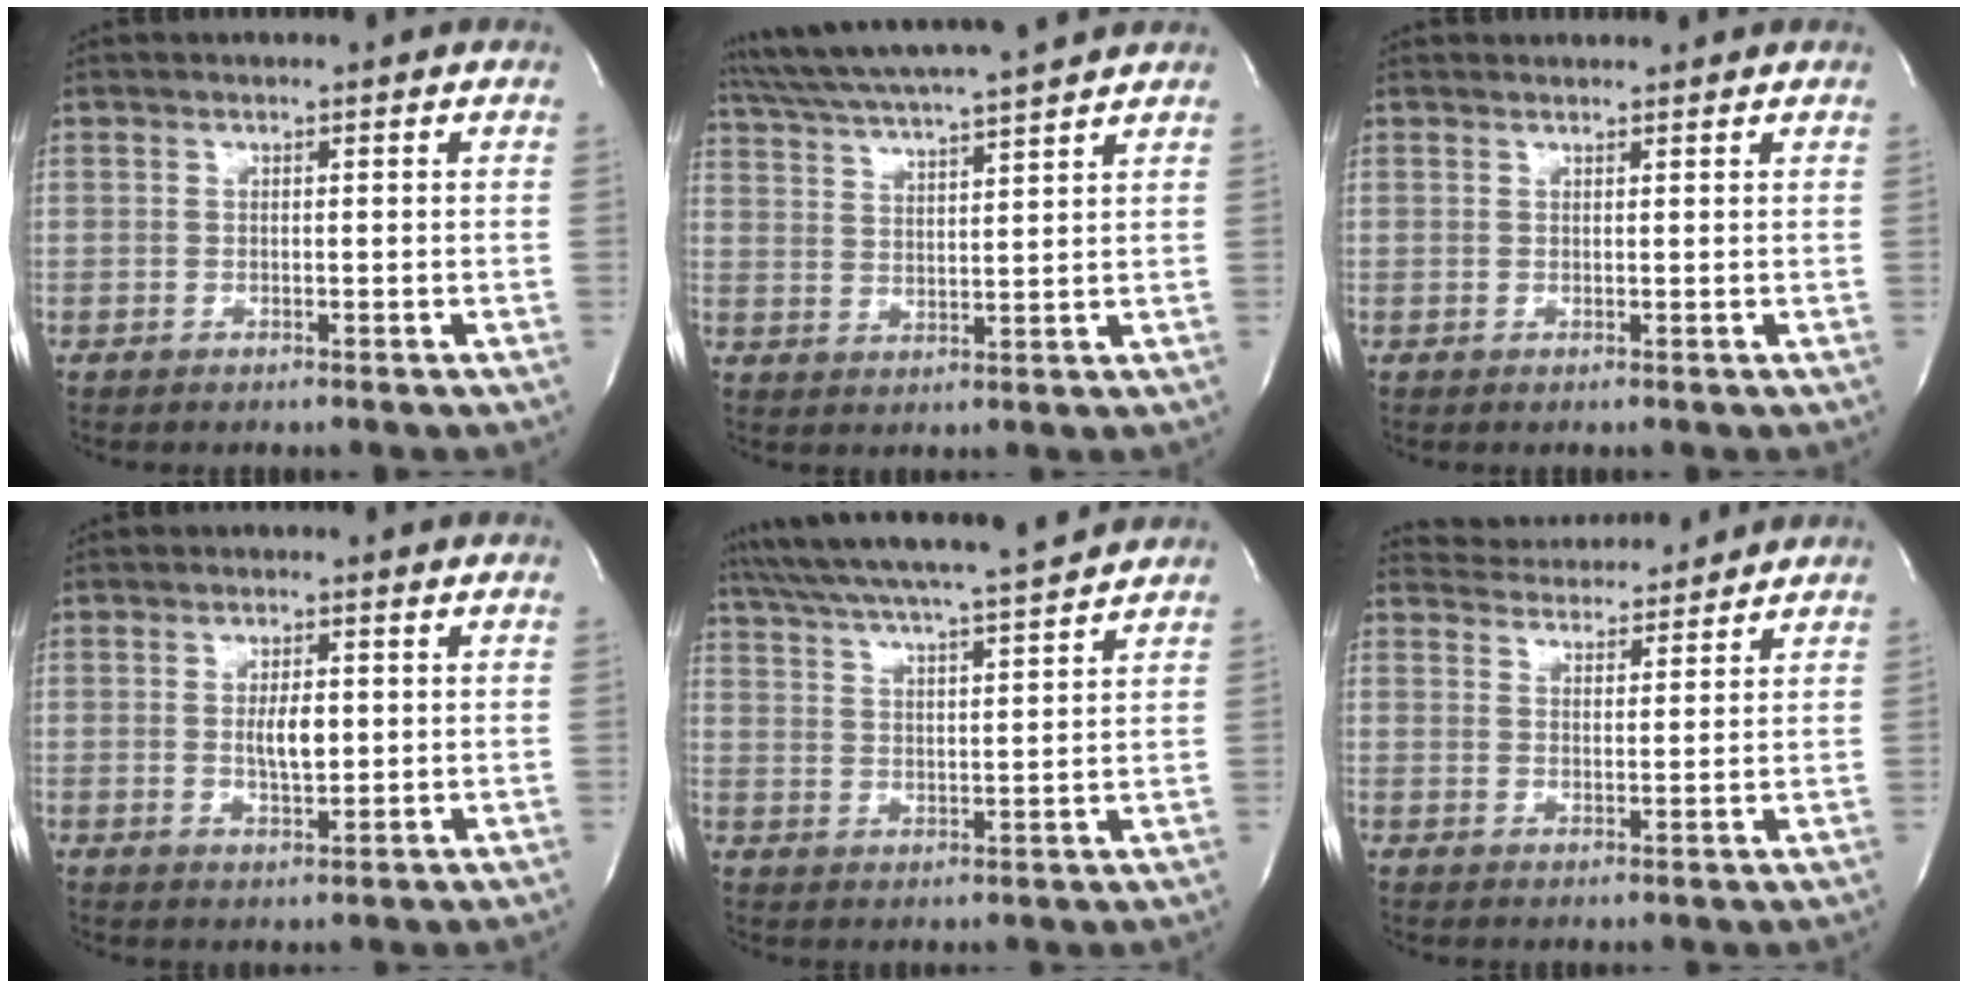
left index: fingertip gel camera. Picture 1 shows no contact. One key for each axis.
{"total": 13.8, "fx": 12.4, "fy": -0.8, "fz": 6.1, "tx": -0.120, "ty": 0.020, "tz": 0.196}
{"total": 1.4, "fx": 1.4, "fy": 0.1, "fz": 0.0, "tx": -0.009, "ty": 0.010, "tz": 0.025}
{"total": 4.0, "fx": 0.3, "fy": 1.3, "fz": 3.8, "tx": -0.068, "ty": -0.004, "tz": 0.008}
{"total": 17.1, "fx": 15.4, "fy": 0.0, "fz": 7.3, "tx": -0.142, "ty": 0.013, "tz": 0.235}
{"total": 8.4, "fx": 8.2, "fy": 1.2, "fz": 1.1, "tx": -0.023, "ty": 0.013, "tz": 0.122}